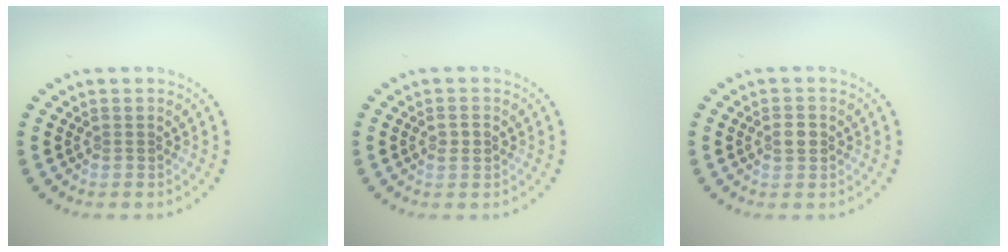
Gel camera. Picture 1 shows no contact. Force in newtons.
{"total": 1.1, "press": 1.1, "slide": 0.2}
{"total": 1.6, "press": 1.6, "slide": 0.2}